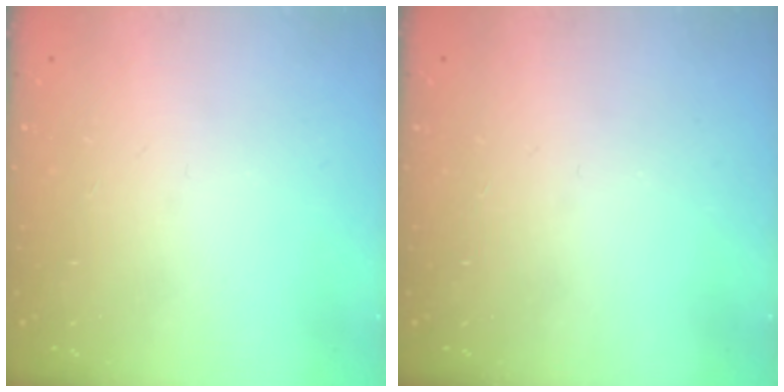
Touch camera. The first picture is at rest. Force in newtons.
{"total": 0.0}